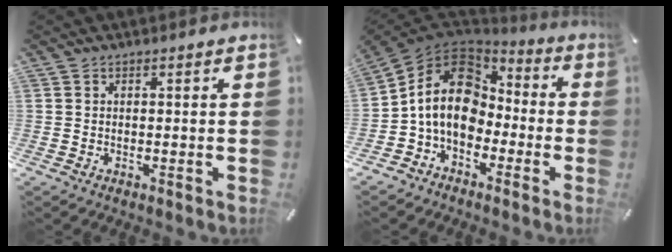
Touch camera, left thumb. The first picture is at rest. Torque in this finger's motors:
{"motor_torque": [0.79, 2.45, 0.95, 0.07, 0.22]}